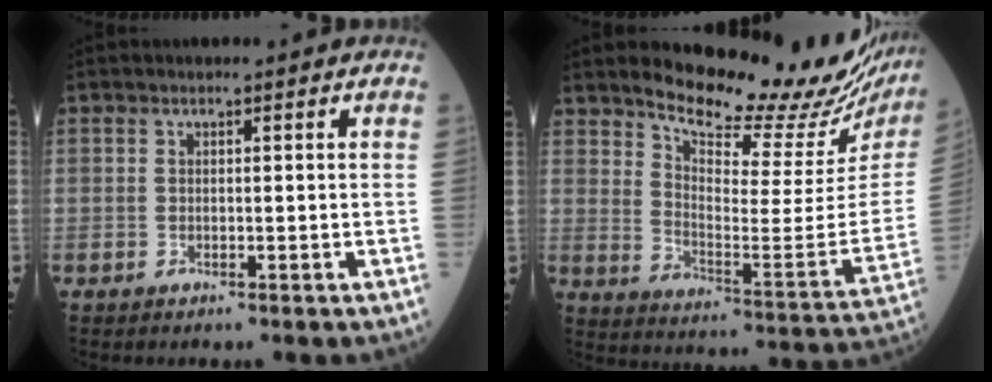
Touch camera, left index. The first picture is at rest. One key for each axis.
{"total": 21.7, "fx": 19.8, "fy": 2.6, "fz": 8.4, "tx": -0.135, "ty": -0.101, "tz": 0.259}